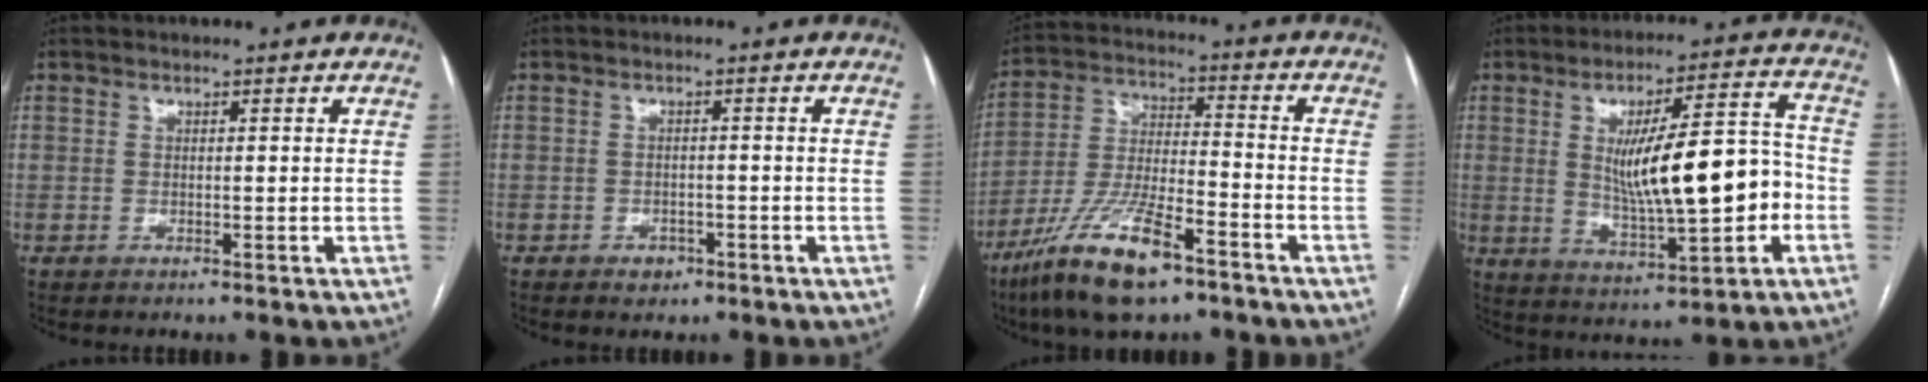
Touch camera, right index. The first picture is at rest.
{"total": 2.1, "force": [-1.2, 1.5, 0.7], "torque": [-0.007, 0.005, -0.009]}
{"total": 14.8, "force": [-9.5, 3.3, 10.9], "torque": [-0.225, -0.021, -0.171]}
{"total": 15.1, "force": [-1.0, 3.3, 14.7], "torque": [-0.239, 0.016, -0.004]}